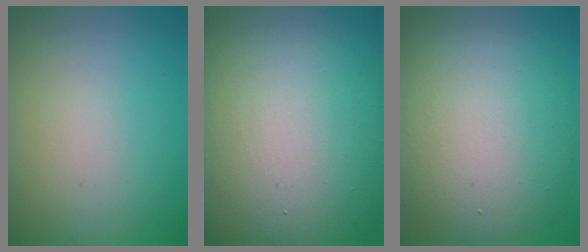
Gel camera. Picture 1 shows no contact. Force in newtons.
{"total": 19.0, "press": 18.9, "slide": 1.1}
{"total": 11.0, "press": 11.0, "slide": 0.2}